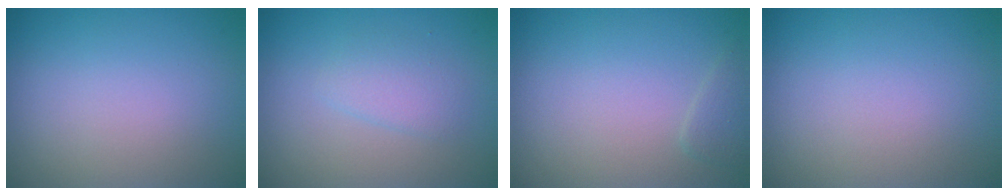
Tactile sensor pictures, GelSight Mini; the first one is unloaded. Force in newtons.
{"total": 1.8, "press": 1.8, "slide": 0.1}
{"total": 1.1, "press": 1.1, "slide": 0.1}
{"total": 0.0}